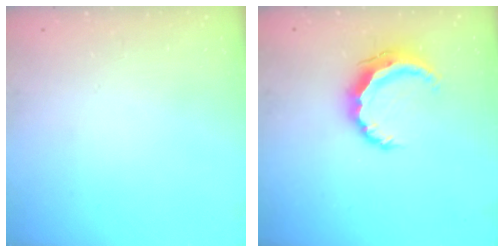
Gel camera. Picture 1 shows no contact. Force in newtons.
{"total": 8.1, "press": 8.0, "slide": 1.2}